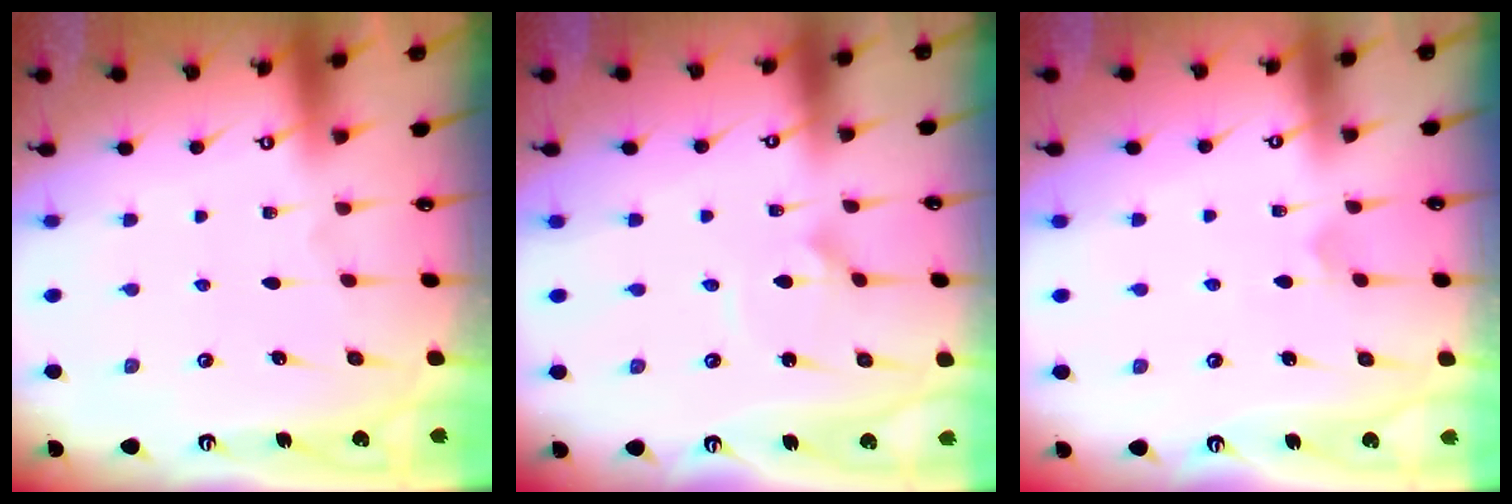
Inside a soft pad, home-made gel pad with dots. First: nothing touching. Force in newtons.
{"total": 2.4, "press": 2.4, "slide": 0.1}
{"total": 4.1, "press": 4.1, "slide": 0.3}